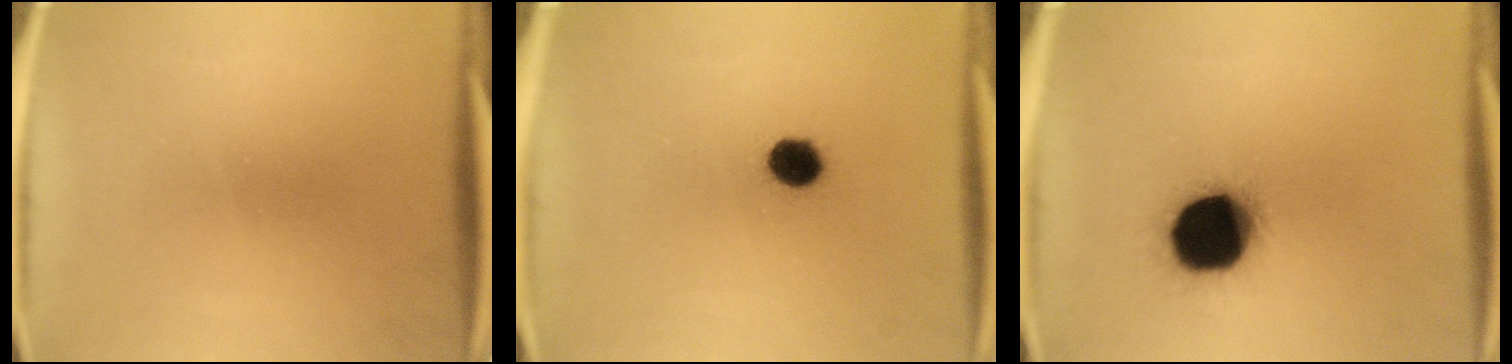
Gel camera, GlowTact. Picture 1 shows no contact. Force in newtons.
{"total": 5.3}
{"total": 19.4}